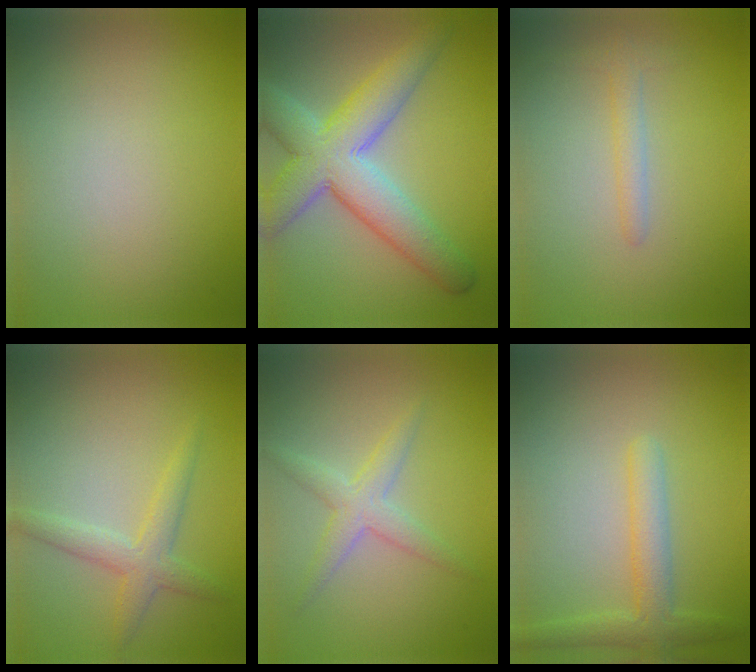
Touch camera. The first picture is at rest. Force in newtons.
{"total": 8.1, "press": 8.1, "slide": 0.6}
{"total": 1.5, "press": 1.5, "slide": 0.1}
{"total": 2.6, "press": 2.6, "slide": 0.0}
{"total": 2.6, "press": 2.6, "slide": 0.2}
{"total": 3.0, "press": 3.0, "slide": 0.2}